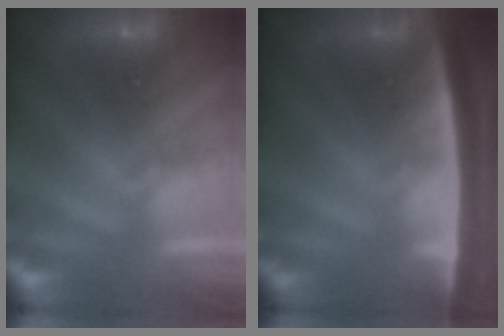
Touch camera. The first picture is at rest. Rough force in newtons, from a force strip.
{"total": 7.8}